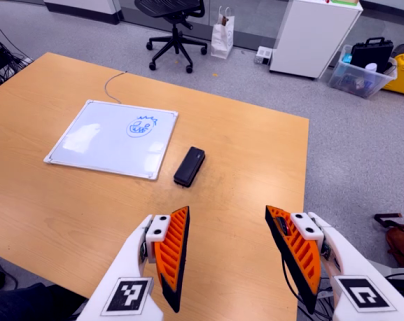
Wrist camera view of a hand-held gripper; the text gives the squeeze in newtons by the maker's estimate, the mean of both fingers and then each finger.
{"total": 0.0}